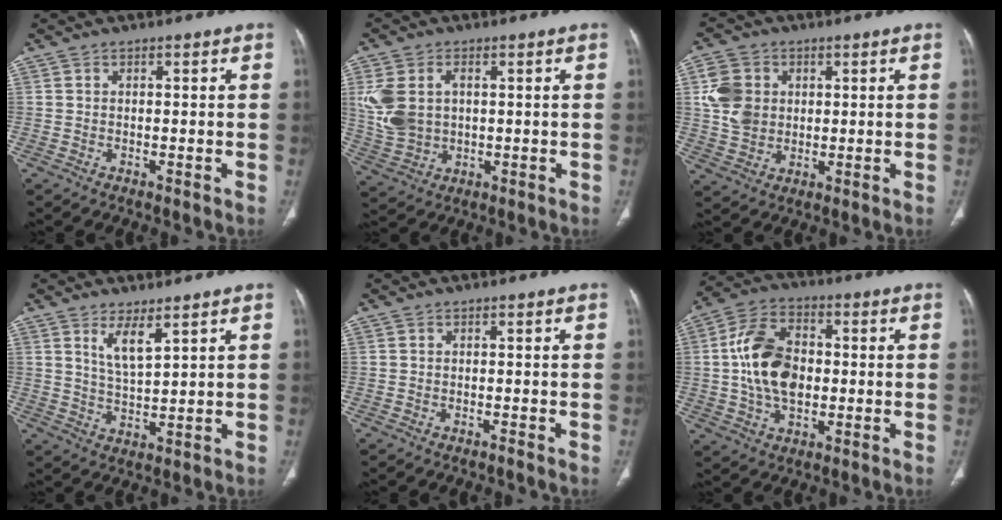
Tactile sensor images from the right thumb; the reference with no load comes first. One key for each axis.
{"total": 9.9, "fx": 1.7, "fy": 7.1, "fz": 6.7, "tx": -0.143, "ty": 0.005, "tz": 0.046}
{"total": 8.9, "fx": 1.6, "fy": 7.5, "fz": 4.5, "tx": -0.071, "ty": -0.003, "tz": 0.033}
{"total": 5.0, "fx": 3.1, "fy": 1.3, "fz": 3.7, "tx": -0.069, "ty": -0.031, "tz": 0.066}
{"total": 0.0}
{"total": 14.1, "fx": 0.1, "fy": 9.1, "fz": 10.8, "tx": -0.189, "ty": 0.018, "tz": 0.000}